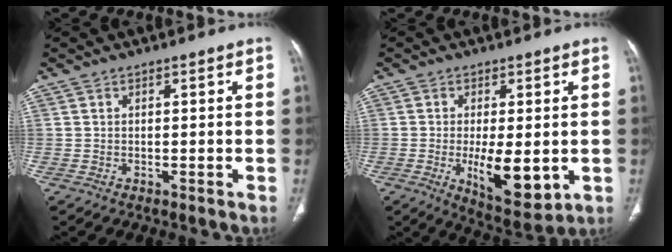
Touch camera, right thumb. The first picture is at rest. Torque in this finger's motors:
{"motor_torque": [1.93, 1.78, 0.03, 0.06, 0.26]}